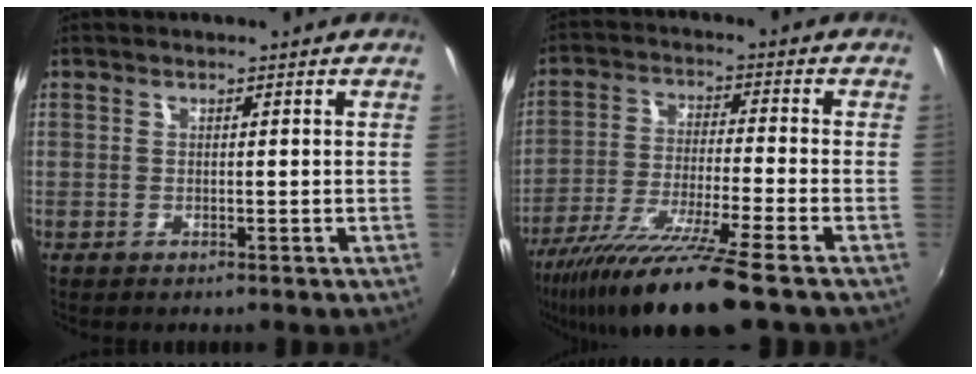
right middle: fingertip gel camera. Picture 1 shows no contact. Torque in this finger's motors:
{"motor_torque": [1.30, -0.84, 0.43, 0.21]}